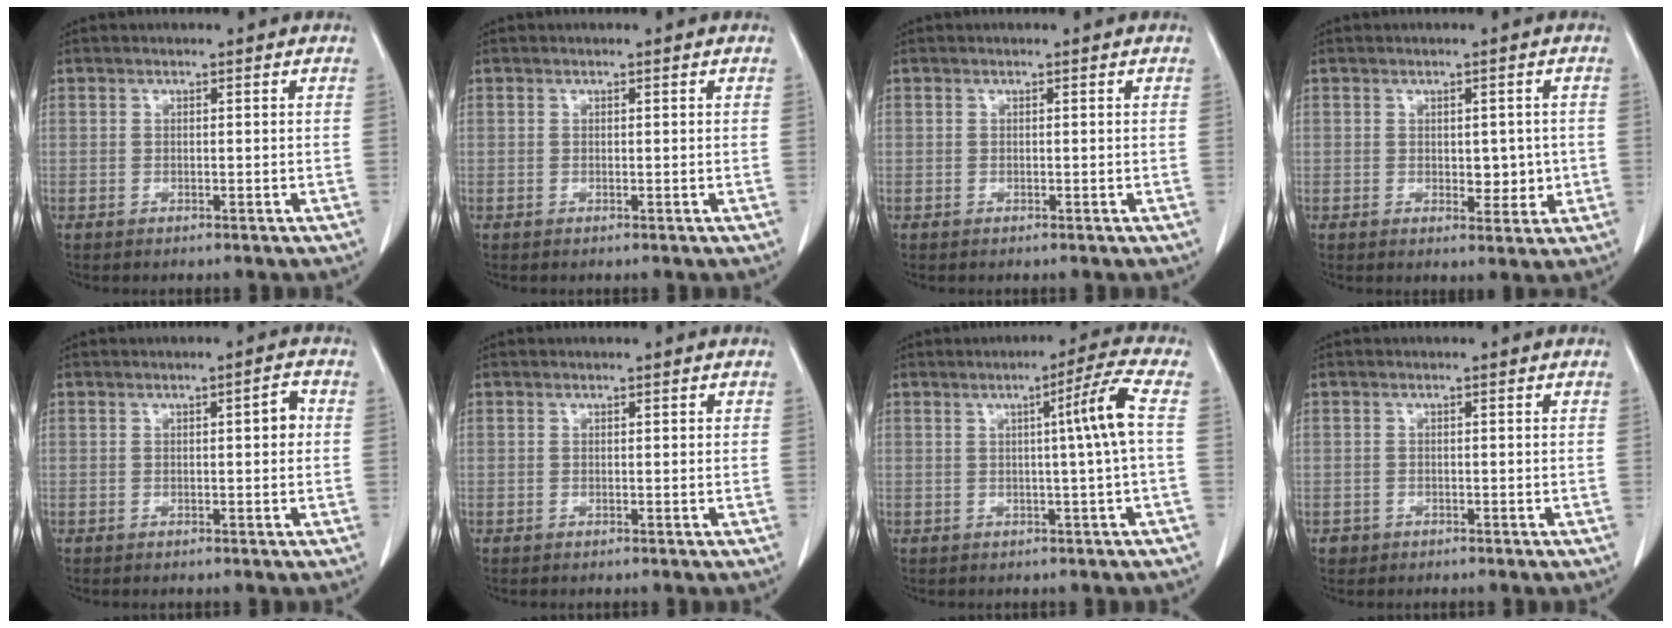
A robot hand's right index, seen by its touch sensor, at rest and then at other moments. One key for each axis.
{"total": 0.0}
{"total": 0.0}
{"total": 3.9, "fx": 0.0, "fy": 2.4, "fz": 3.1, "tx": -0.029, "ty": 0.001, "tz": 0.010}
{"total": 2.4, "fx": 0.2, "fy": 0.6, "fz": 2.4, "tx": -0.033, "ty": 0.005, "tz": 0.001}
{"total": 0.0}
{"total": 5.9, "fx": 0.4, "fy": -1.7, "fz": 5.7, "tx": -0.087, "ty": 0.004, "tz": 0.006}
{"total": 1.1, "fx": -0.6, "fy": 0.9, "fz": 0.0, "tx": -0.009, "ty": 0.002, "tz": -0.008}